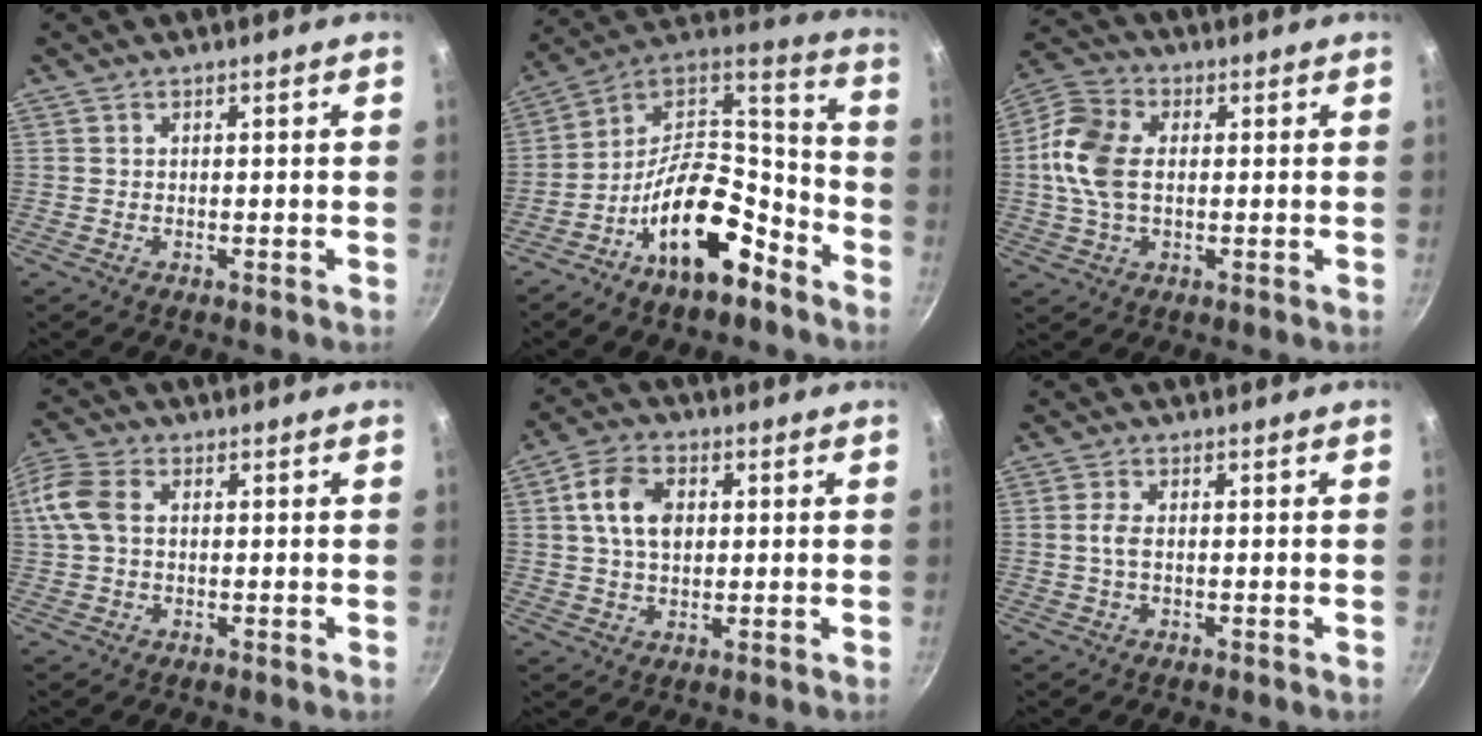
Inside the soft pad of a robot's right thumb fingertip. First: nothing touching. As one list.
[{"total": 19.6, "force": [-10.4, 9.6, 13.6], "torque": [-0.188, 0.095, -0.184]}, {"total": 11.3, "force": [0.5, 7.2, 8.6], "torque": [-0.166, 0.017, -0.005]}, {"total": 8.1, "force": [1.1, 5.3, 6.0], "torque": [-0.135, 0.021, 0.012]}, {"total": 9.0, "force": [1.7, 6.2, 6.4], "torque": [-0.103, 0.009, 0.024]}, {"total": 2.2, "force": [-0.2, 0.9, 2.0], "torque": [-0.050, 0.005, -0.007]}]